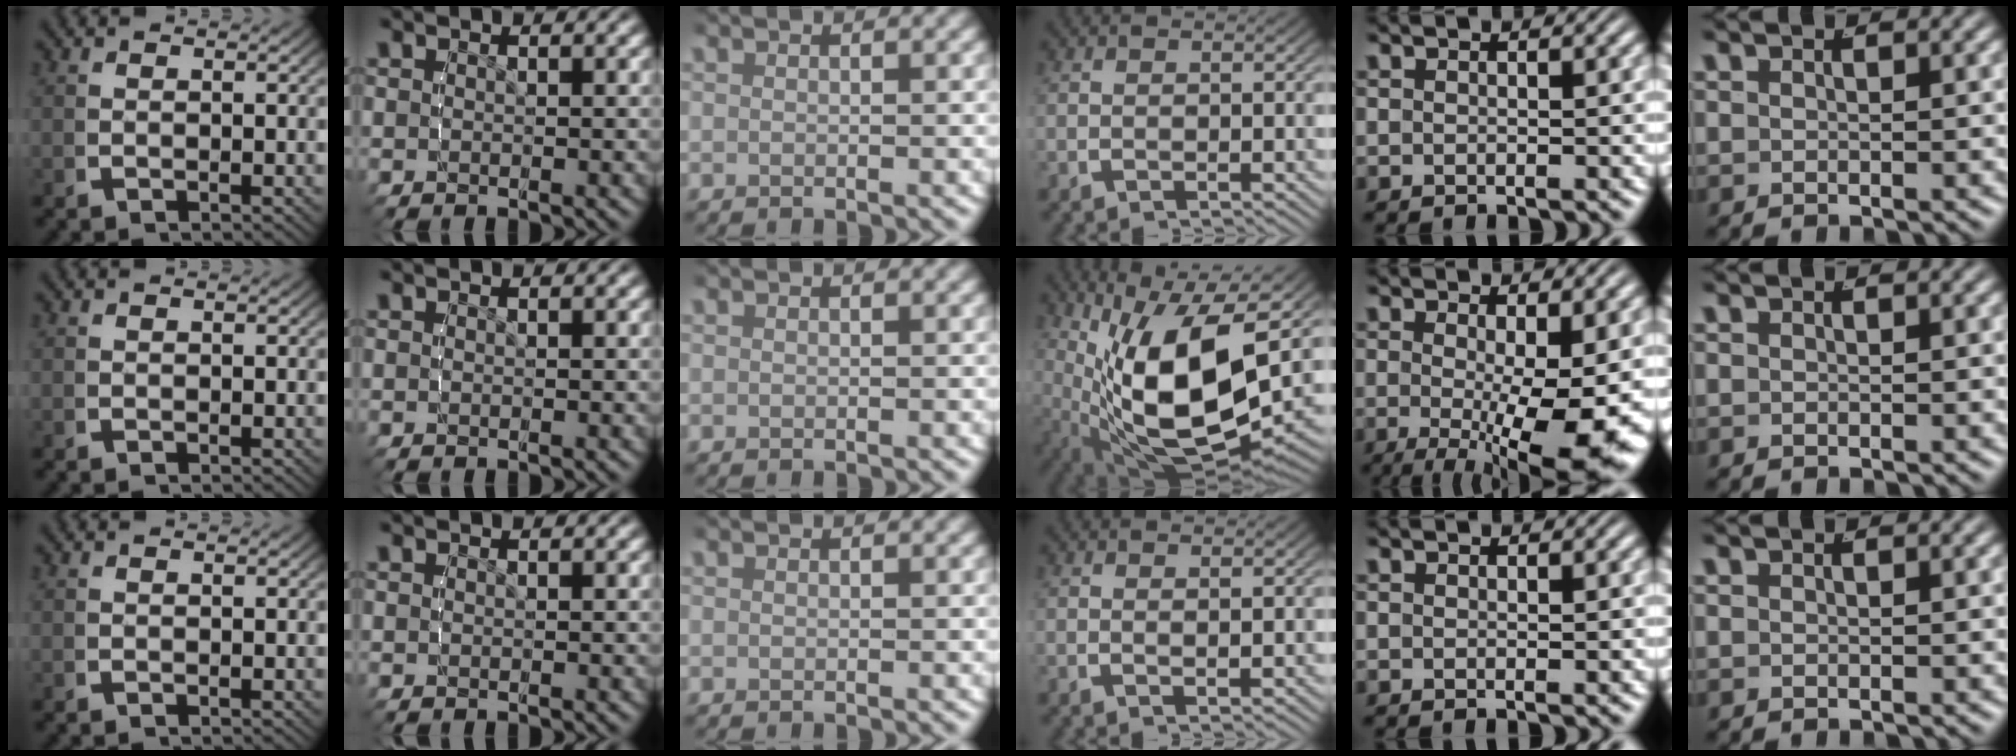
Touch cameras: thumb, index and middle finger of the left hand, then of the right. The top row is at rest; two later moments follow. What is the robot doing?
{"motion": "lift_and_place", "object": "glue stick"}